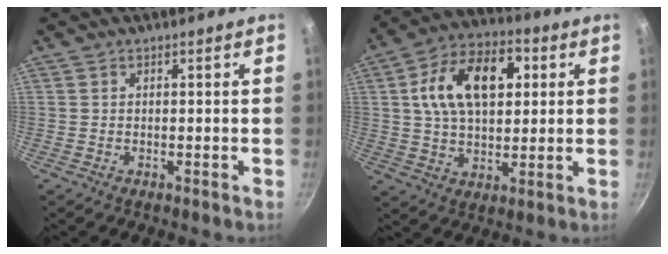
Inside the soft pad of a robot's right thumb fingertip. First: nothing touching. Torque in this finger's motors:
{"motor_torque": [0.14, 0.33, 1.16, -0.58, 0.25]}